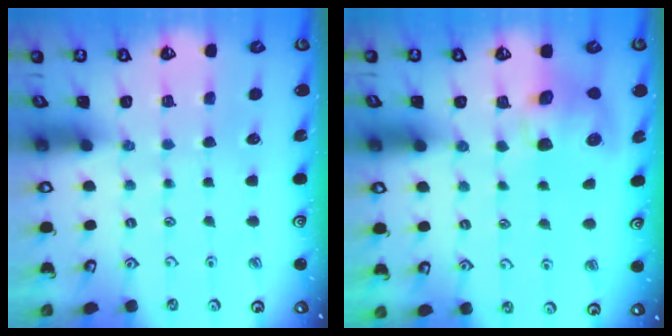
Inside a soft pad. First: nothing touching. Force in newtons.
{"total": 8.7, "press": 8.6, "slide": 1.2}